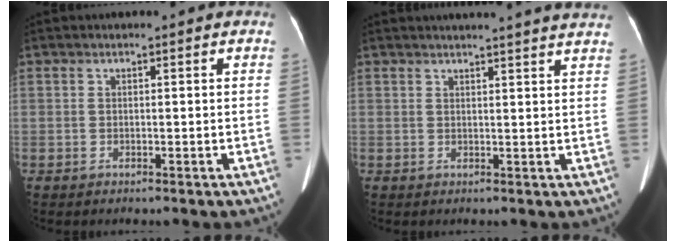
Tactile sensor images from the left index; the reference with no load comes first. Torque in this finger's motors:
{"motor_torque": [0.75, -1.10, -0.02, 0.03]}